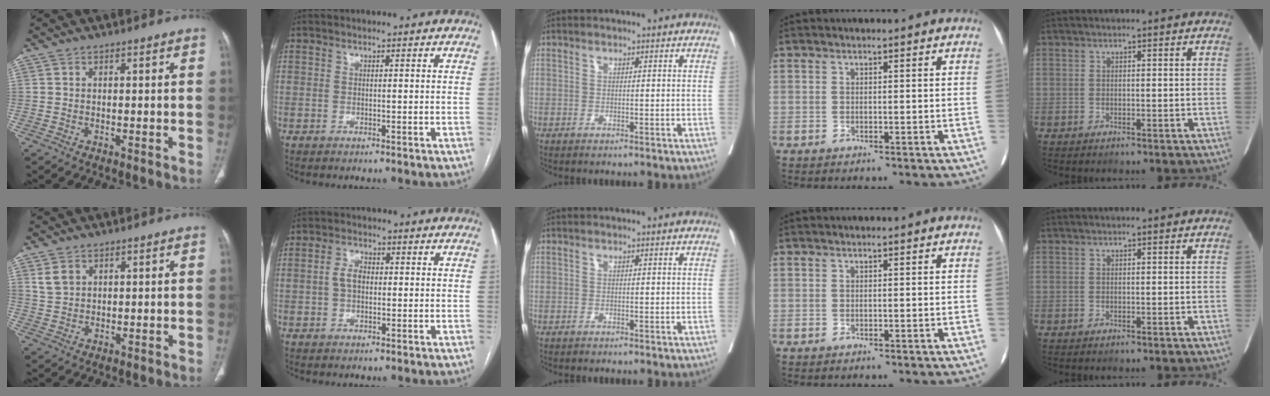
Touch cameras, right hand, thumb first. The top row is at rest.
{"thumb": {"total": 3.2, "force": [1.7, 2.3, 1.5], "torque": [-0.021, -0.002, 0.044]}, "index": {"total": 3.5, "force": [0.1, 2.2, 2.7], "torque": [-0.057, 0.014, 0.001]}}